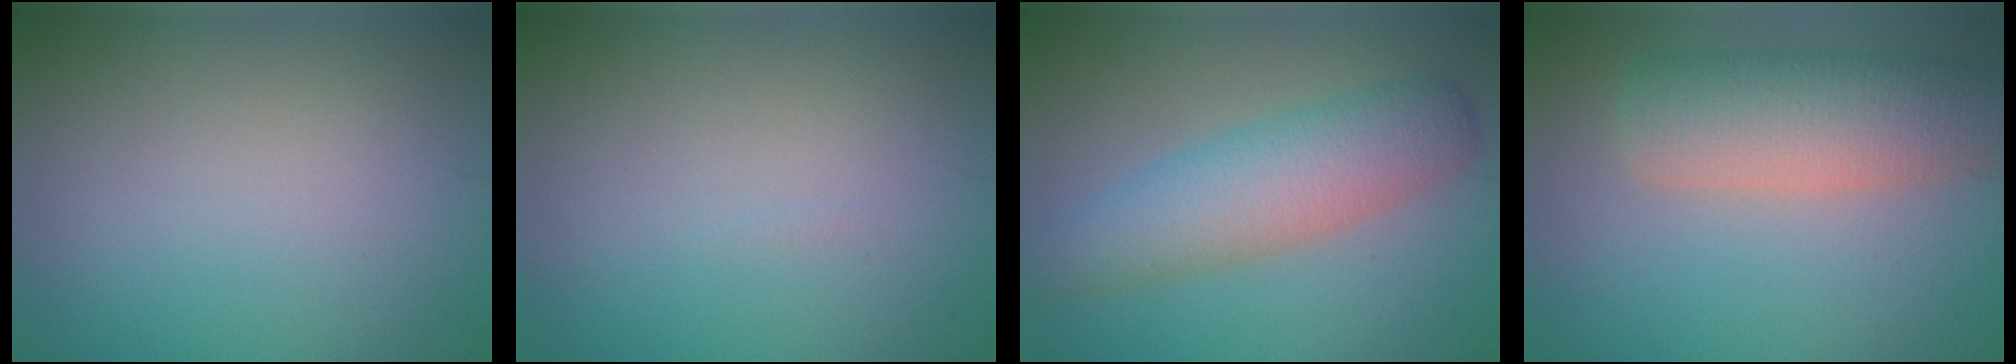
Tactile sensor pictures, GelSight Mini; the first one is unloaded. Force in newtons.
{"total": 0.0}
{"total": 5.8, "press": 5.8, "slide": 0.2}
{"total": 6.8, "press": 6.8, "slide": 0.5}